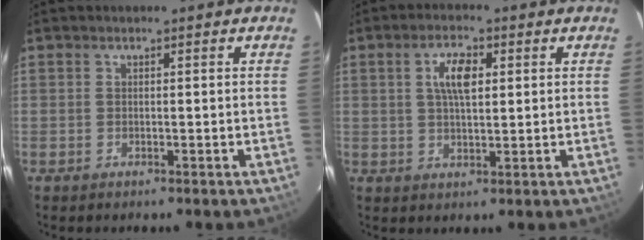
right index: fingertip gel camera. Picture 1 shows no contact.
{"total": 5.6, "force": [1.6, 2.3, 4.9], "torque": [-0.089, 0.010, 0.030]}